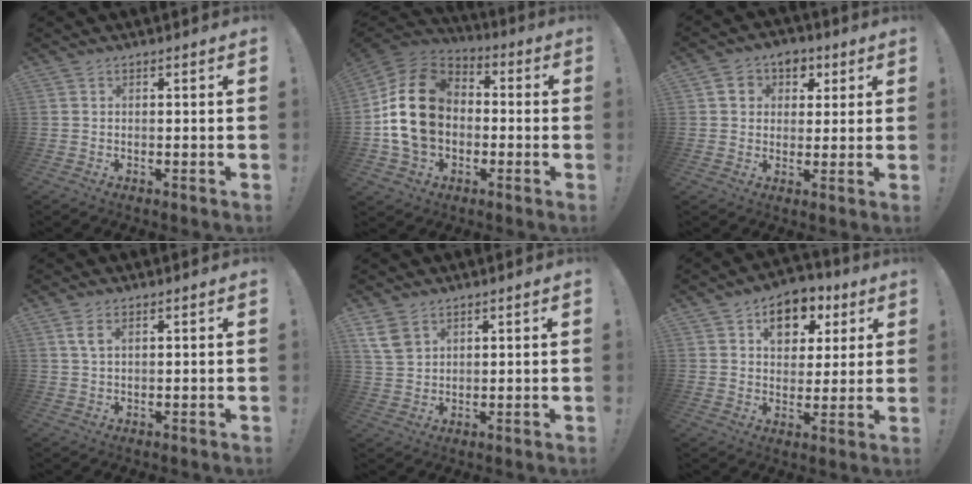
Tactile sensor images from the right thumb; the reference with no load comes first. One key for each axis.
{"total": 19.9, "fx": 0.9, "fy": 15.3, "fz": 12.6, "tx": -0.225, "ty": 0.020, "tz": 0.024}
{"total": 6.8, "fx": 1.7, "fy": 6.3, "fz": 1.9, "tx": -0.030, "ty": 0.000, "tz": 0.036}
{"total": 3.7, "fx": 1.6, "fy": 1.6, "fz": 2.8, "tx": -0.049, "ty": -0.002, "tz": 0.027}
{"total": 6.7, "fx": 4.0, "fy": 4.1, "fz": 3.4, "tx": -0.072, "ty": -0.012, "tz": 0.080}
{"total": 10.9, "fx": 5.3, "fy": 7.8, "fz": 5.4, "tx": -0.066, "ty": -0.023, "tz": 0.096}